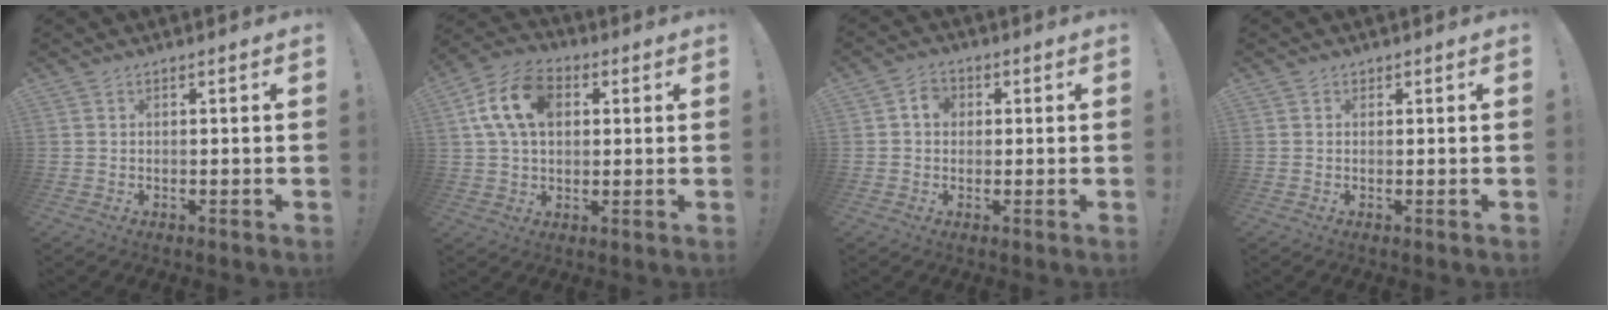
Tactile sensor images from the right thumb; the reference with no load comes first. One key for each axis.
{"total": 14.3, "fx": 3.7, "fy": 9.8, "fz": 9.8, "tx": -0.177, "ty": 0.014, "tz": 0.072}
{"total": 4.0, "fx": 0.5, "fy": 3.3, "fz": 2.3, "tx": -0.034, "ty": 0.007, "tz": 0.007}
{"total": 0.6, "fx": 0.4, "fy": 0.5, "fz": 0.0, "tx": 0.006, "ty": -0.002, "tz": 0.007}